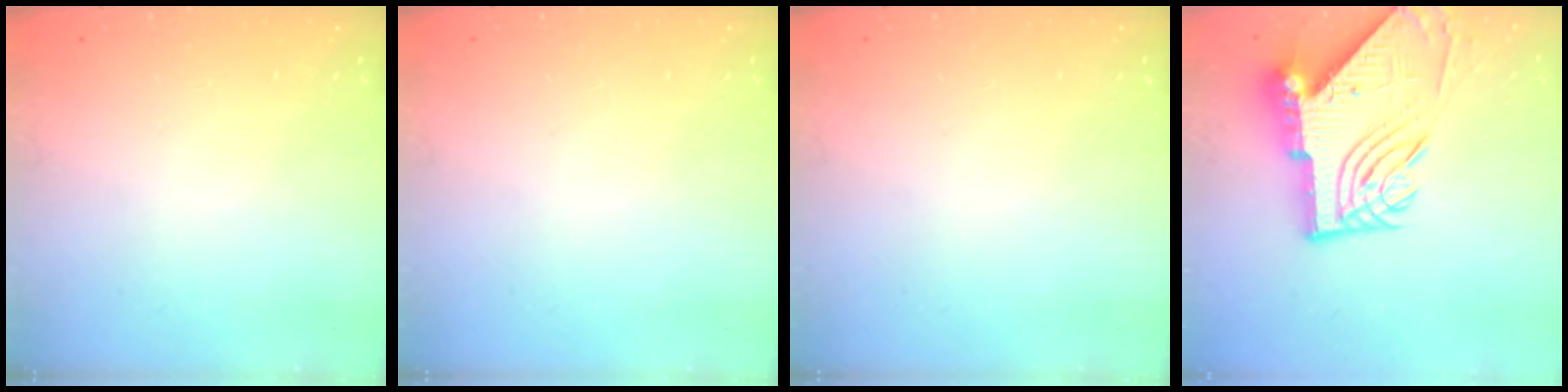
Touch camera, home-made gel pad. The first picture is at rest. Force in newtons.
{"total": 0.0}
{"total": 0.0}
{"total": 14.6, "press": 14.5, "slide": 1.6}